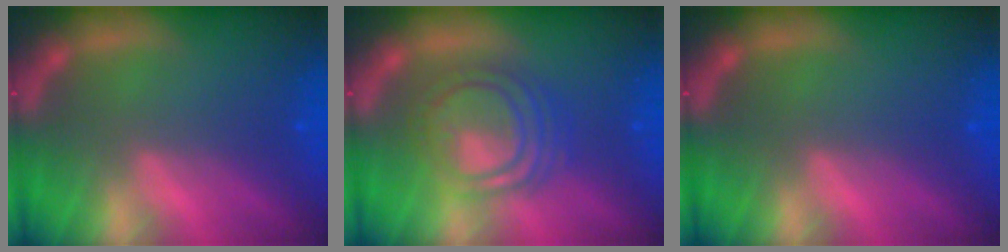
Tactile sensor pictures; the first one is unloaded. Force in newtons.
{"total": 7.6}
{"total": 0.0}